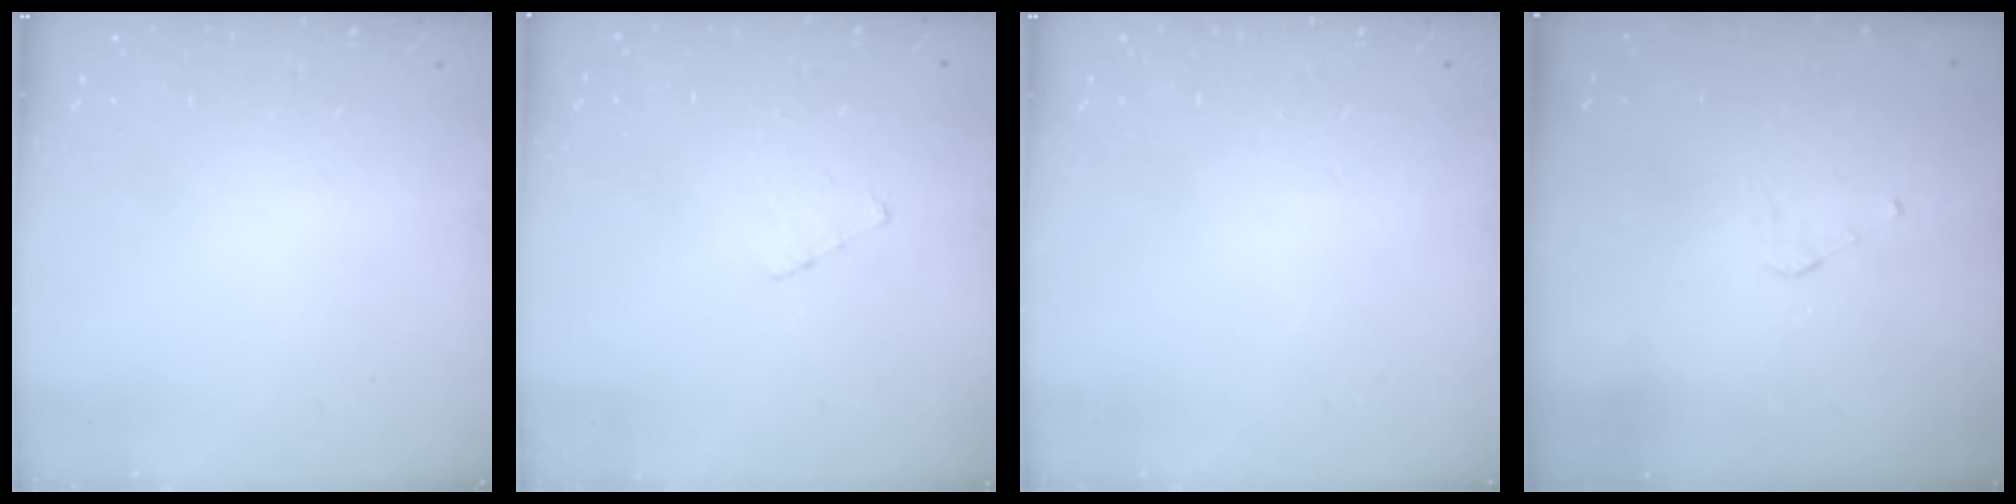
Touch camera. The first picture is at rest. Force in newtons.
{"total": 2.6, "press": 2.6, "slide": 0.3}
{"total": 0.0}
{"total": 3.0, "press": 3.0, "slide": 0.2}